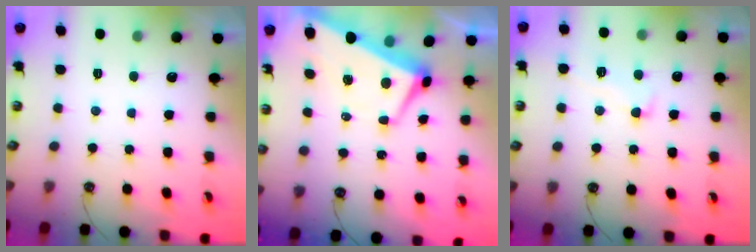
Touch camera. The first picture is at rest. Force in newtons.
{"total": 1.8, "press": 1.1, "slide": 1.3}
{"total": 1.7, "press": 1.4, "slide": 0.9}